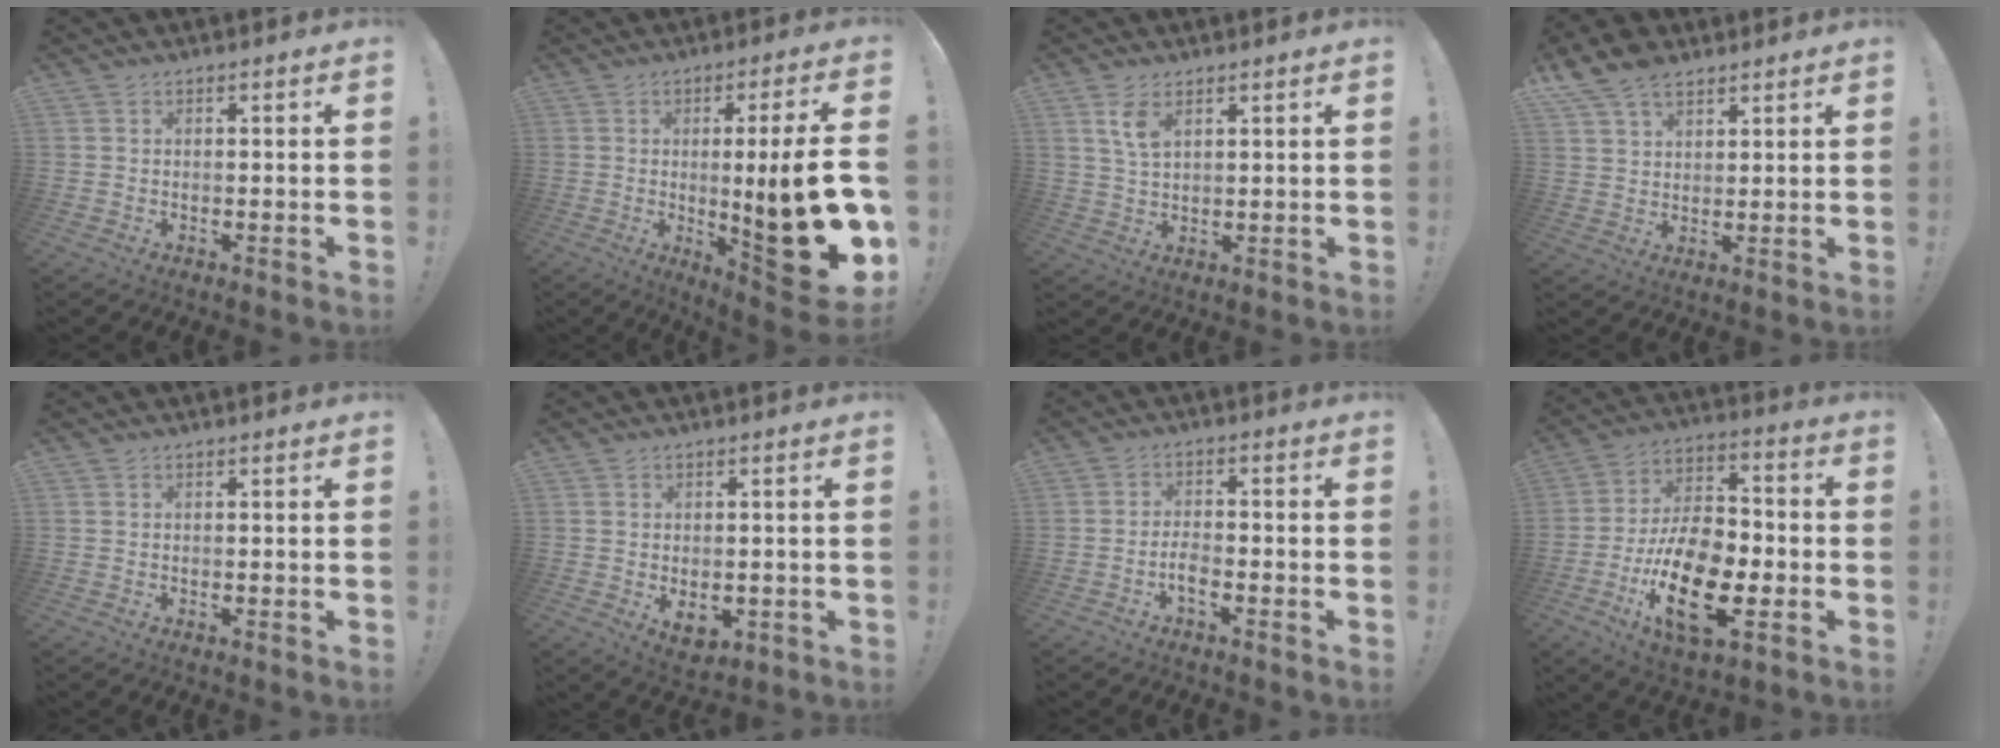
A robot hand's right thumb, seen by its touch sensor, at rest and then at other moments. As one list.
[{"total": 20.2, "force": [-1.6, 2.5, 20.0], "torque": [-0.289, -0.014, -0.019]}, {"total": 6.0, "force": [3.2, 3.1, 4.0], "torque": [-0.062, -0.017, 0.056]}, {"total": 9.3, "force": [6.6, 5.2, 4.0], "torque": [-0.070, -0.026, 0.129]}, {"total": 0.0}, {"total": 4.6, "force": [-0.7, 3.1, 3.4], "torque": [-0.042, 0.001, -0.009]}, {"total": 4.0, "force": [-2.2, 1.4, 3.1], "torque": [-0.056, -0.002, -0.039]}, {"total": 20.8, "force": [-7.6, 11.0, 15.9], "torque": [-0.284, 0.040, -0.125]}]